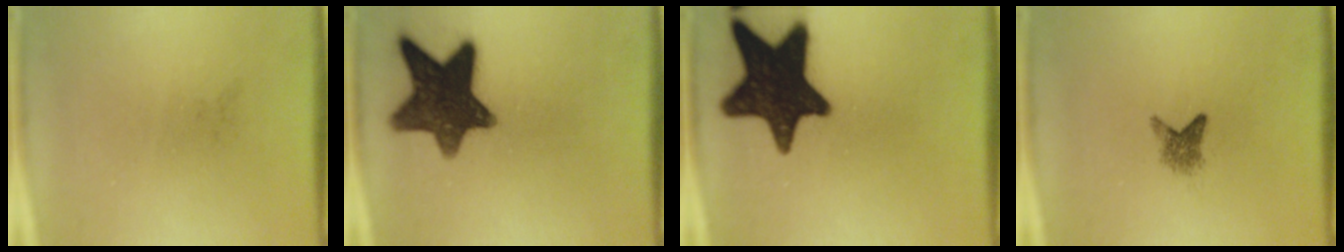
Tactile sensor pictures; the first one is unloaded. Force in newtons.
{"total": 13.9}
{"total": 18.4}
{"total": 2.1}